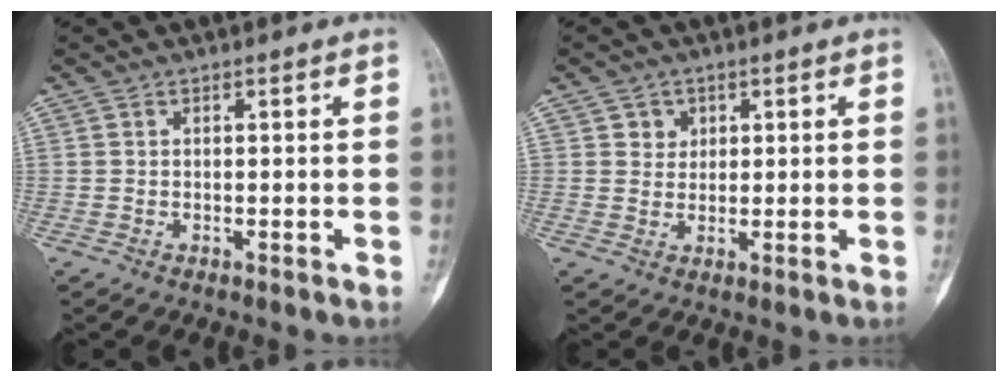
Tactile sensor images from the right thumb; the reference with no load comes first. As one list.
[{"total": 2.9, "force": [1.2, 2.6, 0.6], "torque": [0.008, -0.005, 0.018]}]